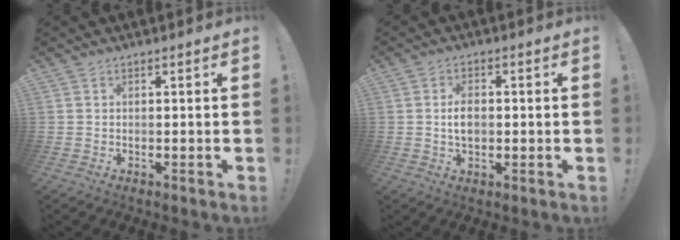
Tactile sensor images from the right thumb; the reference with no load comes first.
{"total": 4.7, "force": [-0.1, 2.9, 3.6], "torque": [-0.053, -0.001, -0.006]}